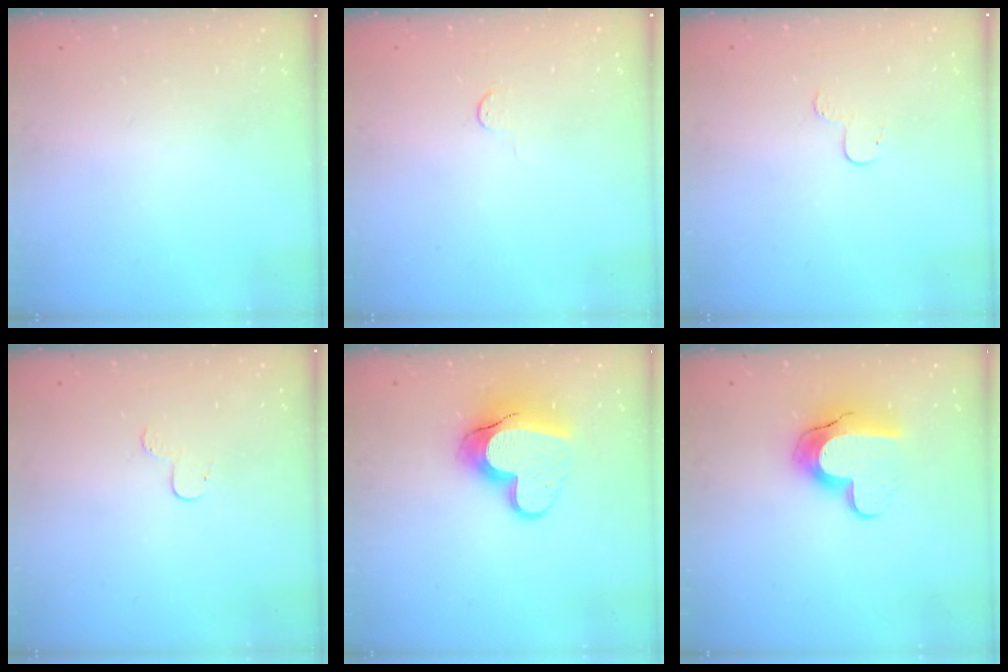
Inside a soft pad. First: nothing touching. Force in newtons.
{"total": 2.8, "press": 2.8, "slide": 0.4}
{"total": 4.8, "press": 4.8, "slide": 0.5}
{"total": 4.8, "press": 4.8, "slide": 0.5}
{"total": 14.1, "press": 14.1, "slide": 1.1}
{"total": 12.7, "press": 12.7, "slide": 0.9}